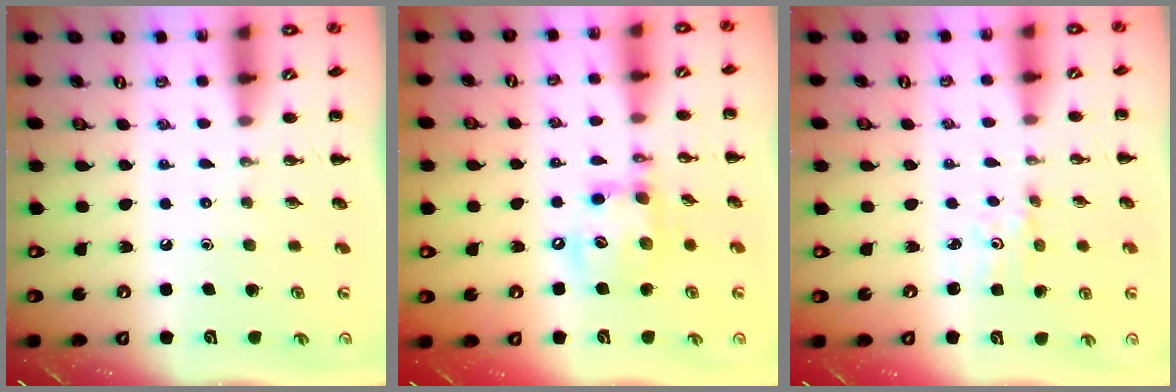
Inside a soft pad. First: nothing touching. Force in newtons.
{"total": 13.2, "press": 13.1, "slide": 2.1}
{"total": 1.5, "press": 1.4, "slide": 0.5}